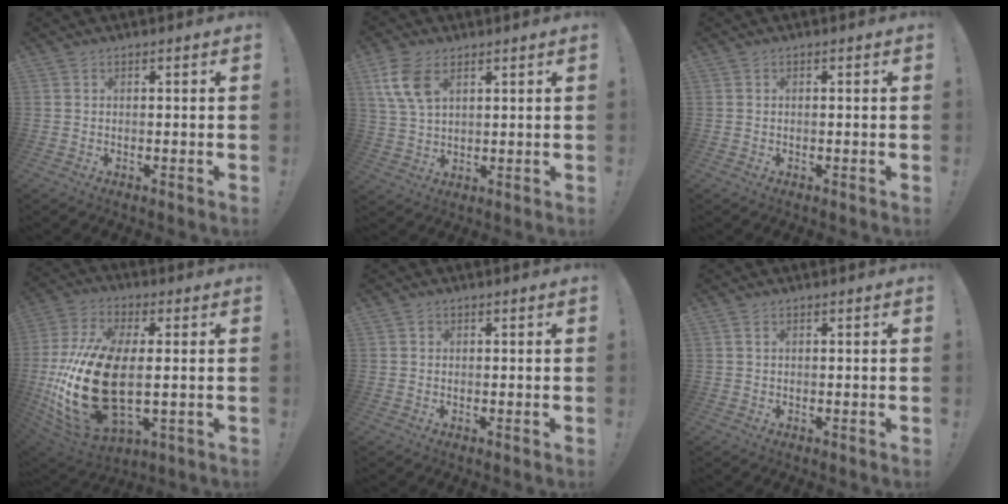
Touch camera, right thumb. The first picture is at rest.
{"total": 9.4, "force": [4.6, 5.6, 6.0], "torque": [-0.126, -0.010, 0.089]}
{"total": 0.0}
{"total": 26.3, "force": [-1.1, 14.4, 22.0], "torque": [-0.461, 0.002, -0.002]}
{"total": 0.6, "force": [0.2, 0.6, -0.1], "torque": [0.001, 0.002, 0.003]}
{"total": 0.7, "force": [0.4, 0.2, 0.6], "torque": [-0.020, 0.004, 0.008]}